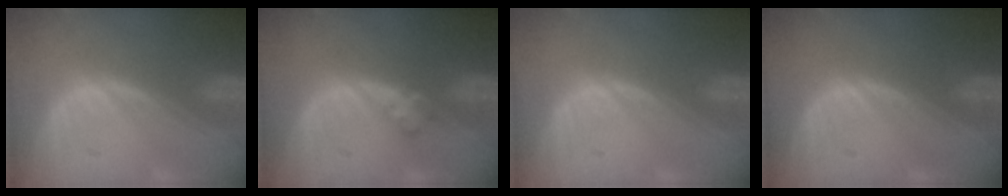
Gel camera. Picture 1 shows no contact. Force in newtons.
{"total": 1.7, "press": 1.7, "slide": 0.3}
{"total": 0.0}
{"total": 0.0}